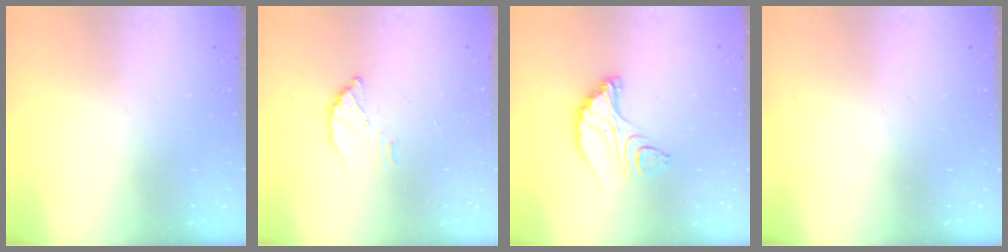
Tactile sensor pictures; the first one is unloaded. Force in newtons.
{"total": 3.7, "press": 3.7, "slide": 0.1}
{"total": 10.4, "press": 10.4, "slide": 1.1}
{"total": 0.0}